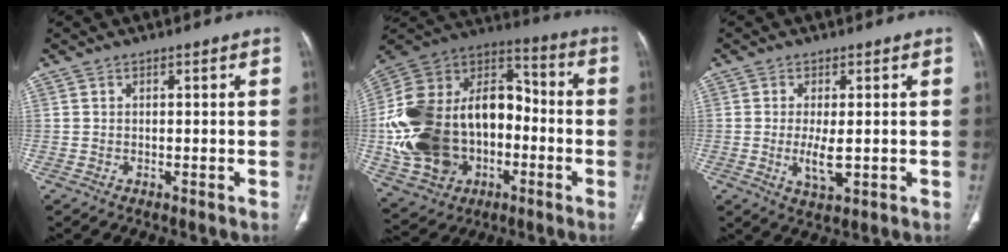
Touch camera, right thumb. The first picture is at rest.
{"total": 28.9, "force": [-4.4, 20.9, 19.5], "torque": [-0.369, 0.050, -0.061]}
{"total": 5.4, "force": [-0.6, 2.3, 4.9], "torque": [-0.092, -0.012, -0.005]}